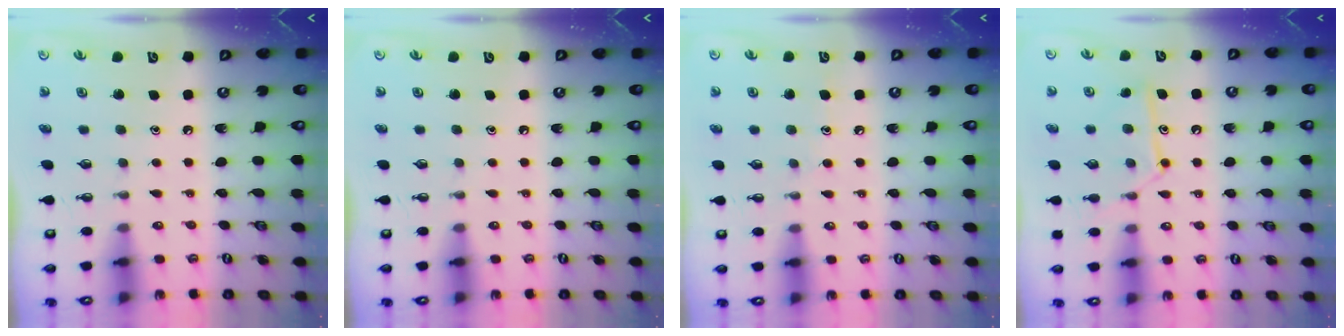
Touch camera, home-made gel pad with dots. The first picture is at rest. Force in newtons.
{"total": 0.0}
{"total": 4.9, "press": 4.8, "slide": 0.6}
{"total": 11.8, "press": 11.8, "slide": 0.8}